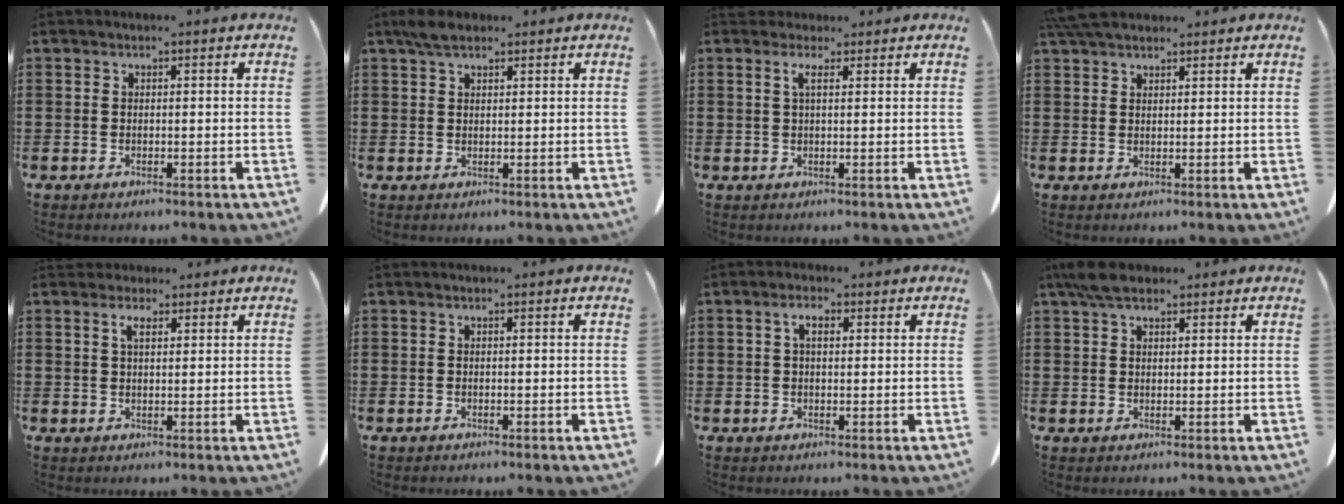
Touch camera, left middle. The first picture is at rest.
{"total": 3.1, "force": [2.2, 1.2, 1.8], "torque": [-0.041, 0.005, 0.042]}
{"total": 2.5, "force": [1.5, 0.6, 1.9], "torque": [-0.042, 0.002, 0.027]}
{"total": 4.3, "force": [3.7, 1.1, 1.9], "torque": [-0.047, -0.003, 0.073]}
{"total": 2.7, "force": [1.8, 0.9, 1.8], "torque": [-0.041, 0.002, 0.033]}
{"total": 0.0}
{"total": 2.7, "force": [1.0, 1.2, 2.2], "torque": [-0.041, 0.004, 0.015]}
{"total": 4.4, "force": [3.2, 1.7, 2.5], "torque": [-0.058, 0.004, 0.061]}